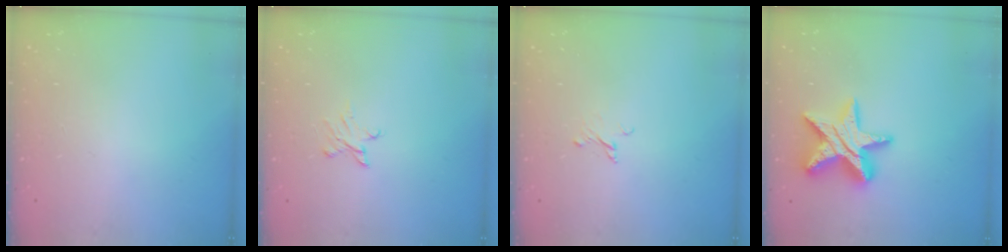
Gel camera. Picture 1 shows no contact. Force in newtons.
{"total": 4.3, "press": 4.3, "slide": 0.3}
{"total": 2.2, "press": 2.2, "slide": 0.1}
{"total": 16.7, "press": 16.7, "slide": 1.3}